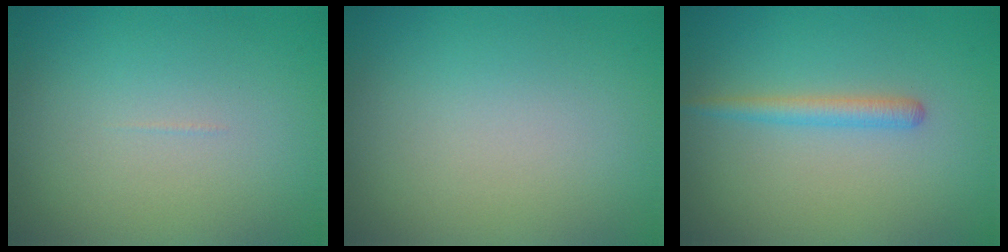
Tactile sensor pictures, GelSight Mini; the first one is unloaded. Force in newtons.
{"total": 0.0}
{"total": 1.7, "press": 1.7, "slide": 0.2}